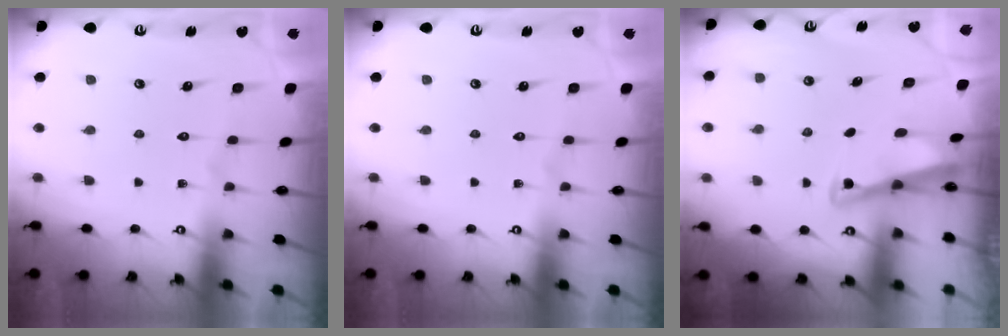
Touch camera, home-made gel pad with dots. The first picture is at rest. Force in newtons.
{"total": 0.0}
{"total": 2.7, "press": 2.7, "slide": 0.3}